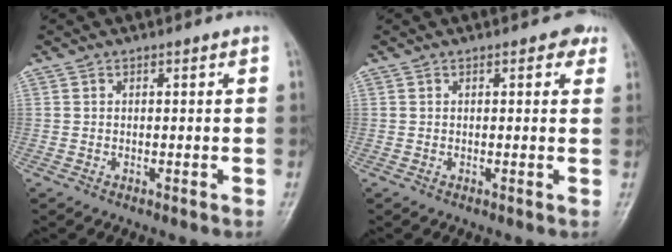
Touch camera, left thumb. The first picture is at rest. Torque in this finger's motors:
{"motor_torque": [0.57, 0.14, 0.24, -0.37, 0.01]}